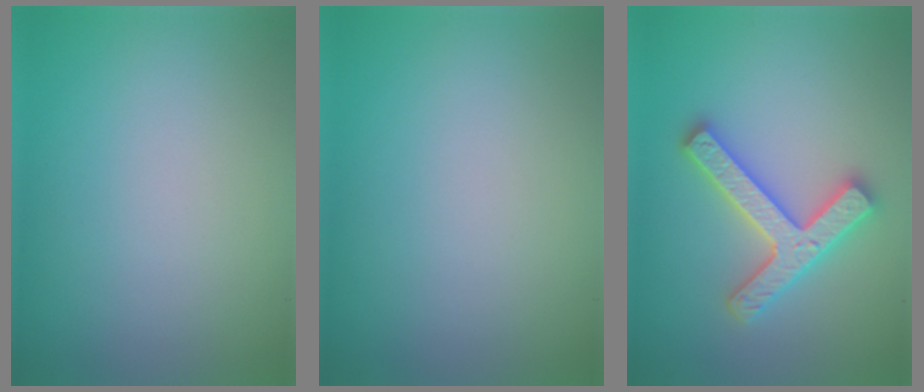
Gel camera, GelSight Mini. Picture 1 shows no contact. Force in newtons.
{"total": 0.0}
{"total": 4.7, "press": 4.7, "slide": 0.8}